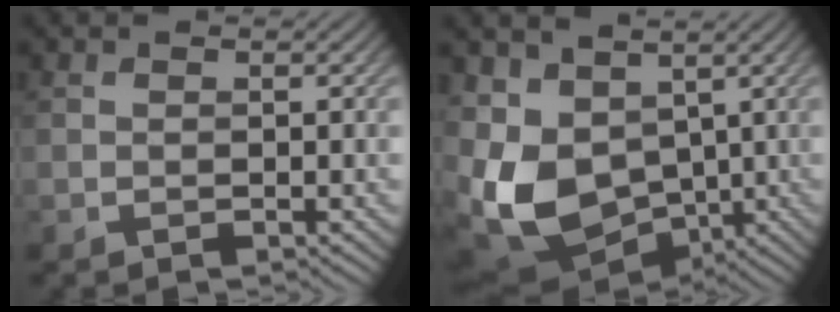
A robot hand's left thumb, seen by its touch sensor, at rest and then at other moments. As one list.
[{"total": 12.6, "force": [-0.4, 9.2, 8.7], "torque": [-0.227, -0.022, 0.011]}]